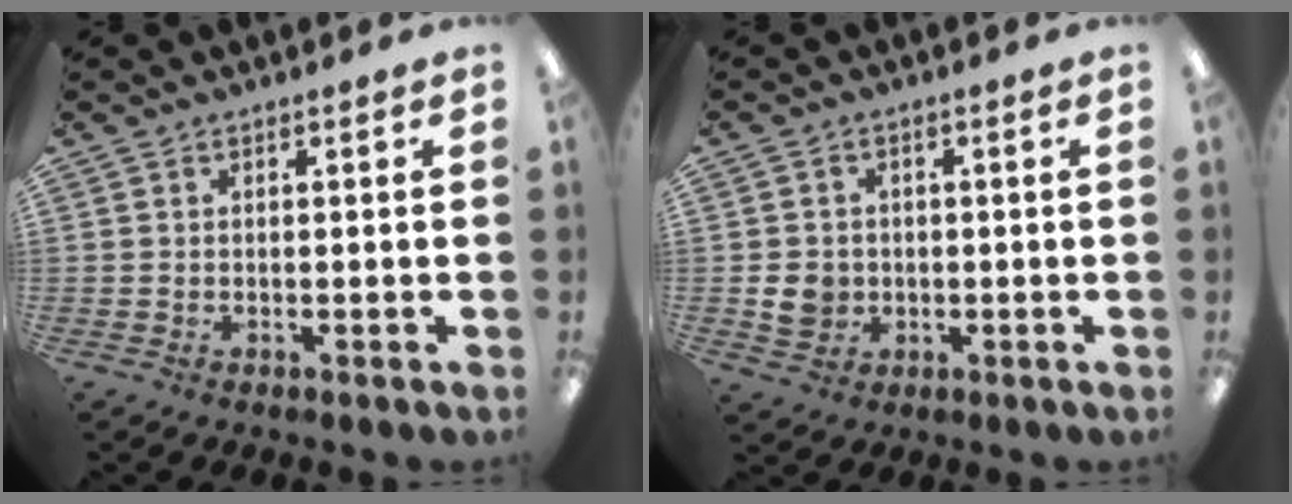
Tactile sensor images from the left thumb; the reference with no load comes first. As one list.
[{"total": 5.3, "force": [-0.8, 4.7, 2.2], "torque": [-0.045, 0.004, -0.014]}]